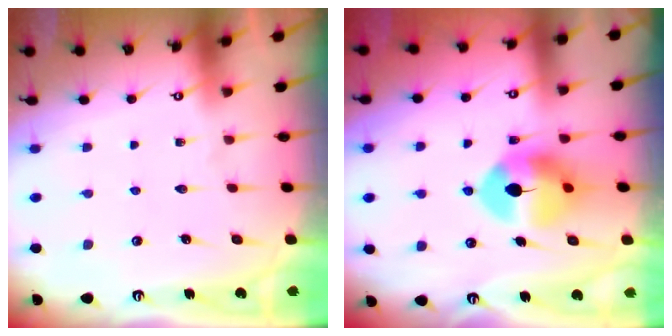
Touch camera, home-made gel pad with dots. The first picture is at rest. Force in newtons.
{"total": 9.0, "press": 9.0, "slide": 0.6}